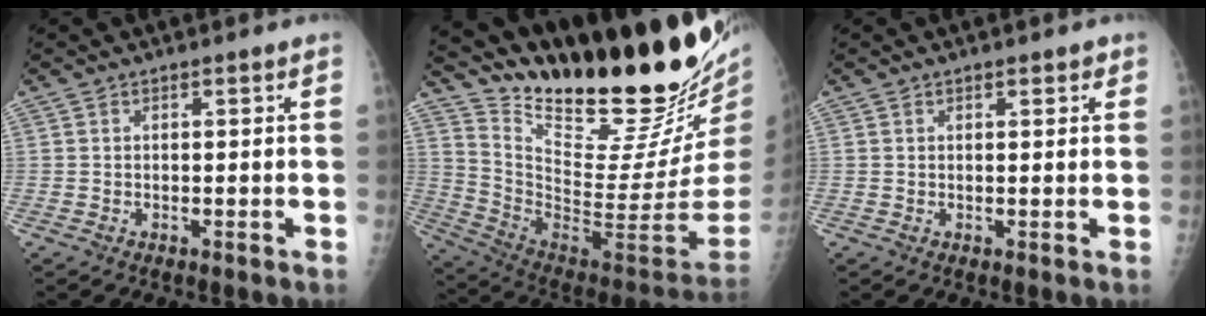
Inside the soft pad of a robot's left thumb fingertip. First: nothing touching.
{"total": 30.6, "force": [24.7, 5.7, 17.0], "torque": [-0.242, -0.174, 0.380]}
{"total": 1.5, "force": [0.9, 0.8, 0.9], "torque": [-0.002, -0.002, 0.009]}